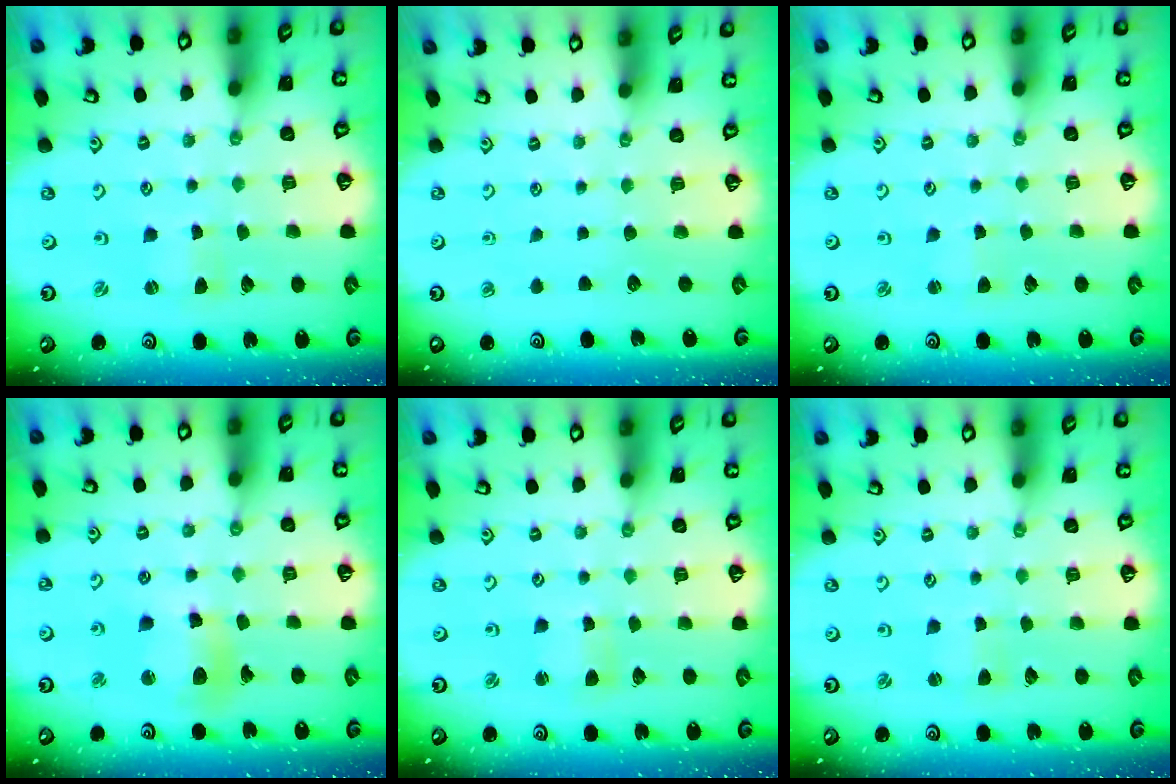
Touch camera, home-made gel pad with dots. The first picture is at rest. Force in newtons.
{"total": 0.0}
{"total": 1.8, "press": 1.8, "slide": 0.2}
{"total": 11.6, "press": 11.3, "slide": 2.2}
{"total": 2.4, "press": 2.4, "slide": 0.2}
{"total": 1.8, "press": 1.8, "slide": 0.3}